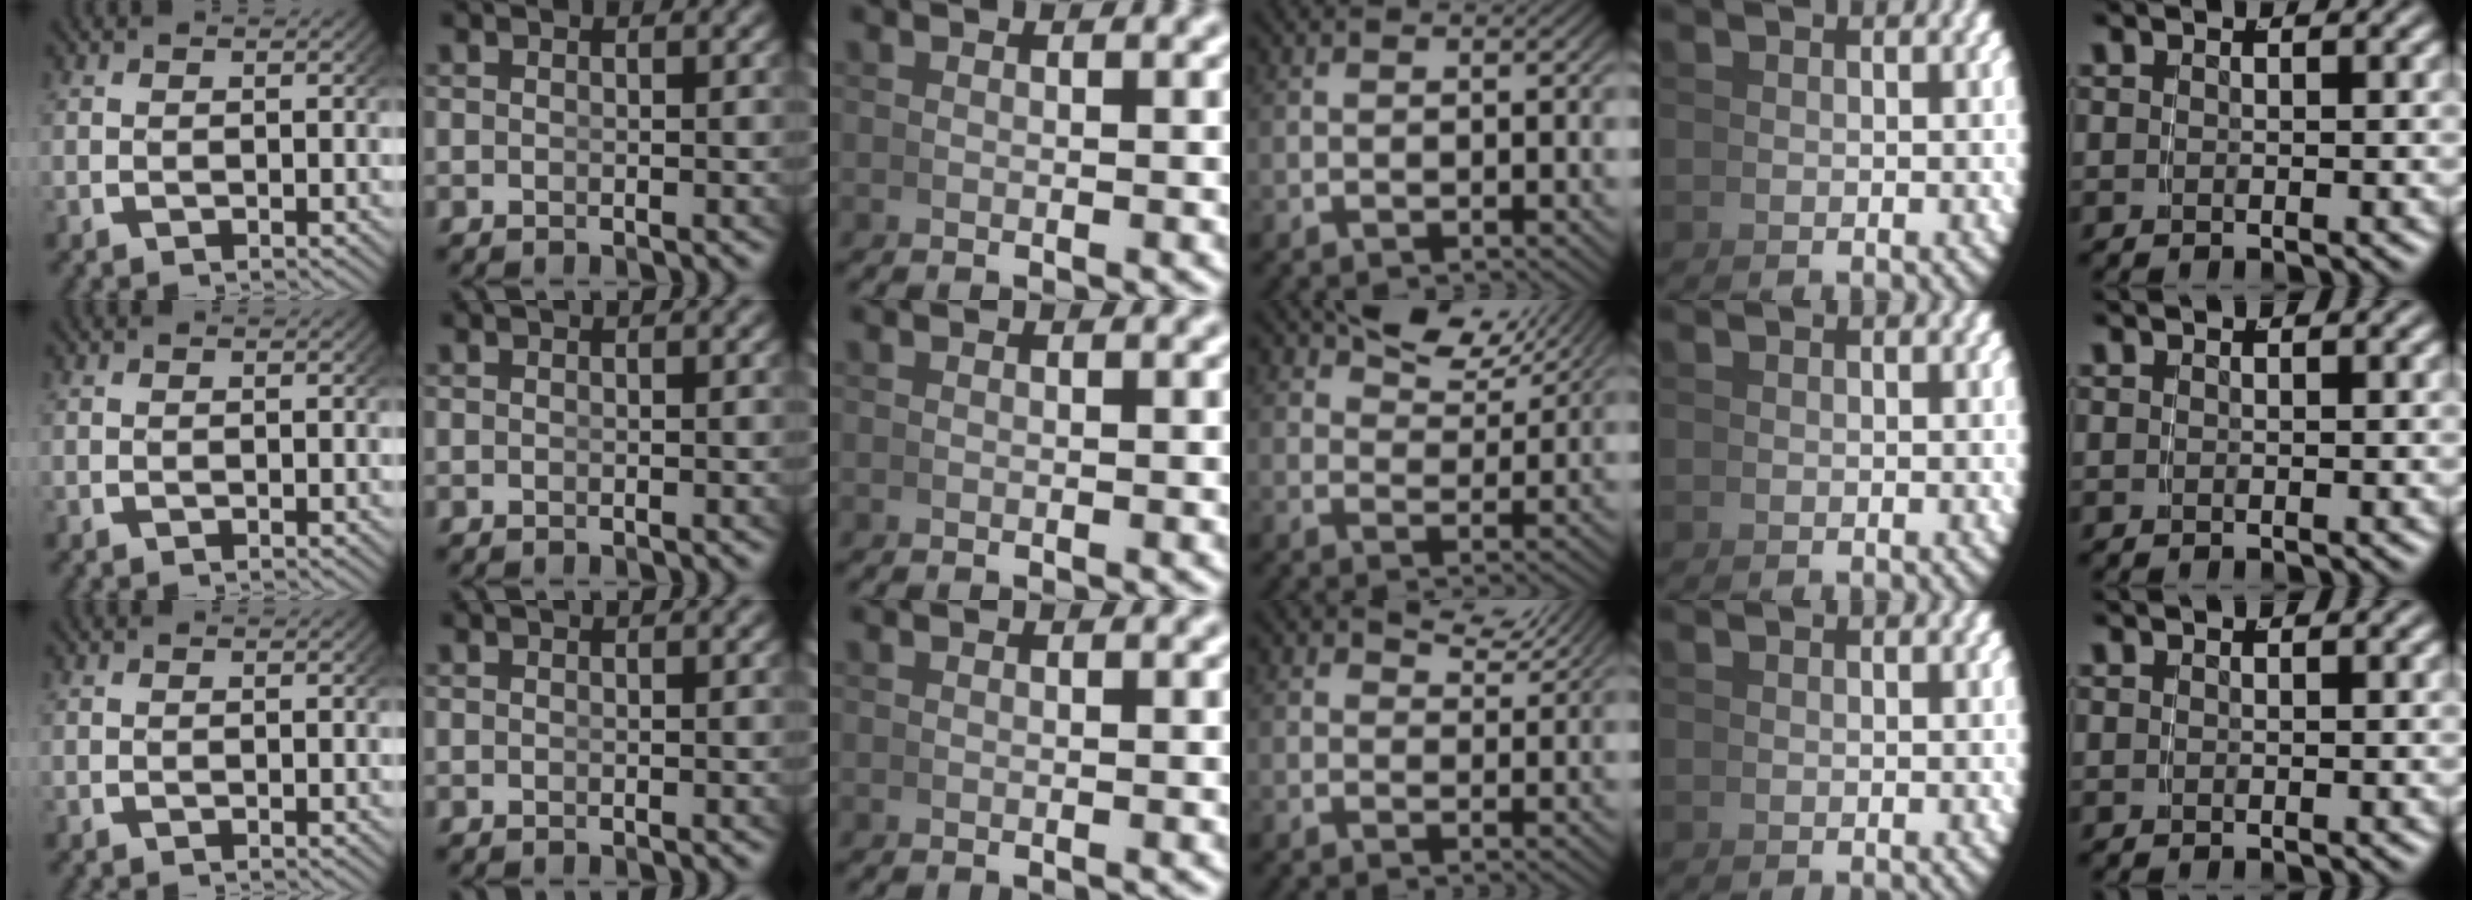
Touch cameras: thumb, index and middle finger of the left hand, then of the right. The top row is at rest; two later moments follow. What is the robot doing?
{"motion": "grasp_and_lifting", "object": "pen"}